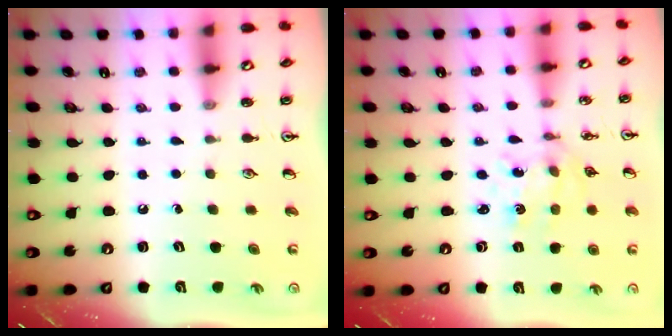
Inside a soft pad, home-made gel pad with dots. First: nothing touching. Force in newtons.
{"total": 2.6, "press": 2.4, "slide": 0.9}